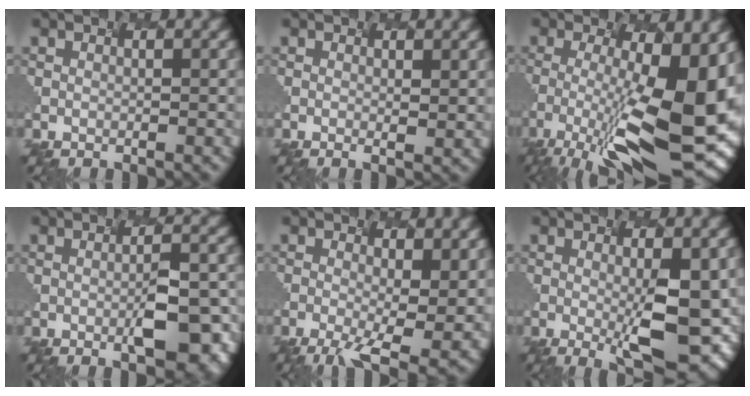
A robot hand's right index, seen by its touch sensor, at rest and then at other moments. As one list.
[{"total": 0.8, "force": [-0.2, -0.4, 0.6], "torque": [-0.020, -0.005, 0.010]}, {"total": 12.3, "force": [-4.3, 2.5, 11.3], "torque": [-0.195, -0.017, -0.047]}, {"total": 5.5, "force": [-1.9, 0.9, 5.1], "torque": [-0.093, -0.020, 0.002]}, {"total": 6.0, "force": [-2.0, 1.0, 5.6], "torque": [-0.102, -0.025, 0.000]}, {"total": 5.4, "force": [-1.2, 0.4, 5.3], "torque": [-0.096, -0.019, 0.010]}]